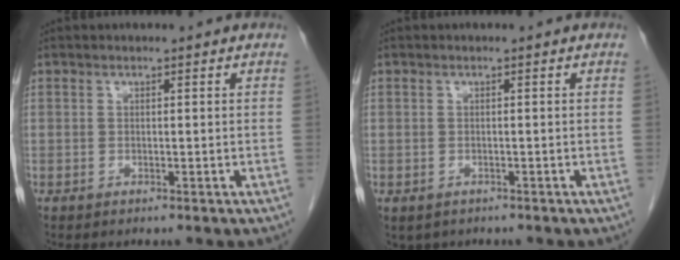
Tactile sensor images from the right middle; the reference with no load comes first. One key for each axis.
{"total": 2.5, "fx": -1.7, "fy": 1.8, "fz": 0.6, "tx": -0.008, "ty": 0.000, "tz": -0.020}